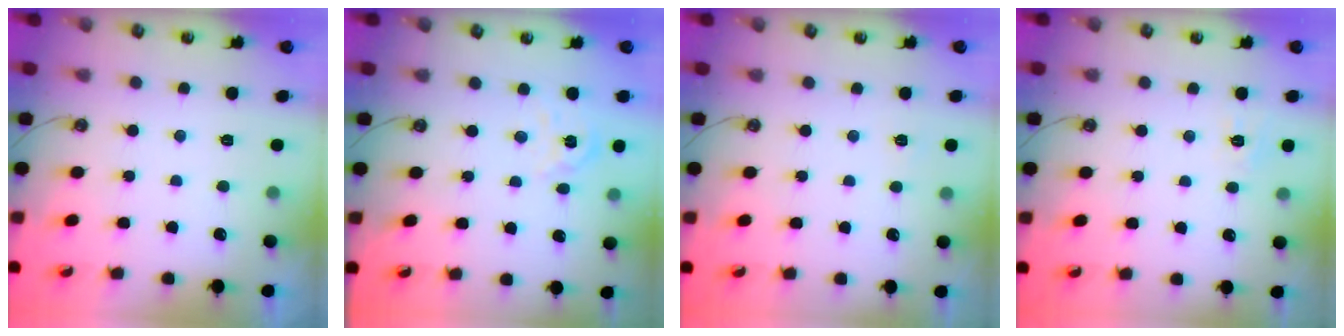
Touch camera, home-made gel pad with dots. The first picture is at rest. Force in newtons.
{"total": 3.7, "press": 3.7, "slide": 0.4}
{"total": 2.6, "press": 2.6, "slide": 0.3}
{"total": 6.6, "press": 6.6, "slide": 0.6}